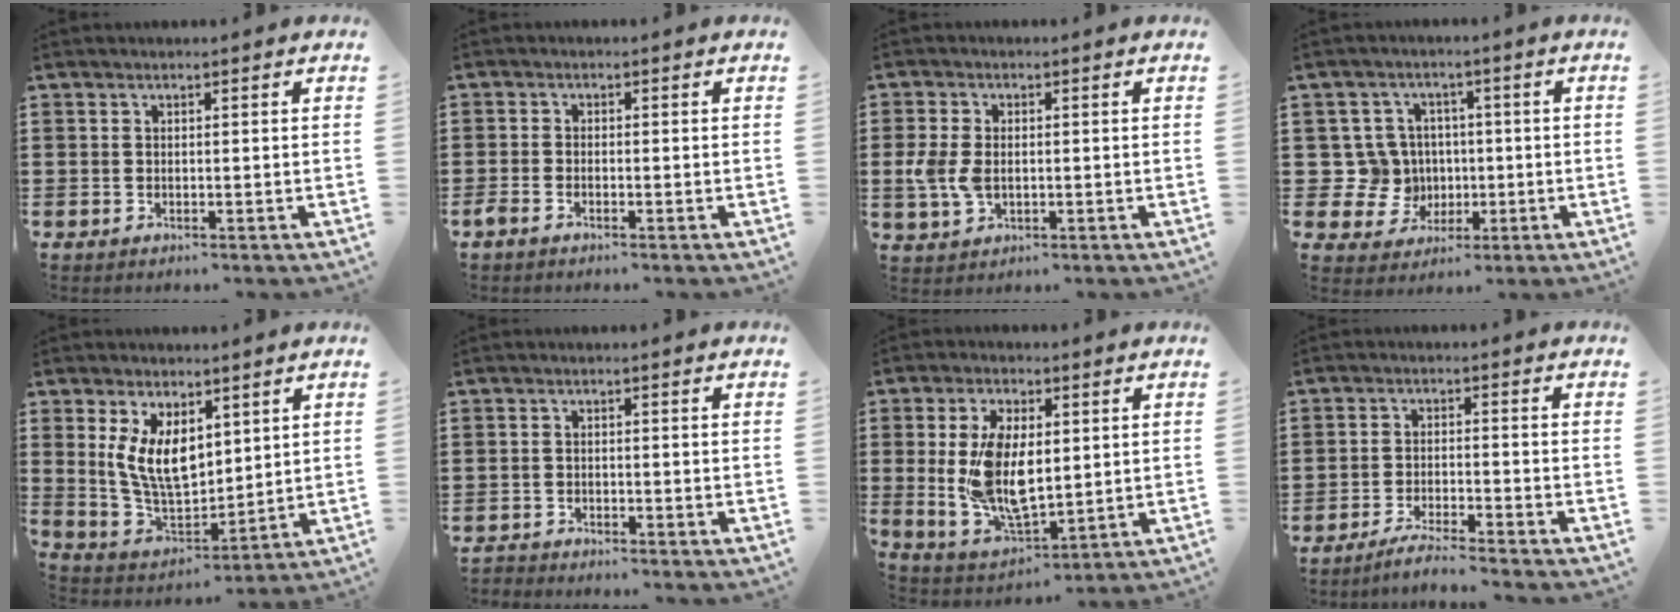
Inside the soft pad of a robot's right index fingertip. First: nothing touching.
{"total": 1.0, "force": [-0.8, 0.3, 0.5], "torque": [-0.019, -0.006, -0.017]}
{"total": 4.9, "force": [-0.2, 3.2, 3.7], "torque": [-0.101, -0.002, -0.010]}
{"total": 7.5, "force": [0.2, 7.2, 2.0], "torque": [-0.082, 0.015, 0.008]}
{"total": 8.4, "force": [3.4, 4.8, 5.9], "torque": [-0.142, -0.005, 0.065]}
{"total": 1.4, "force": [-1.4, 0.1, -0.2], "torque": [0.000, 0.003, -0.032]}
{"total": 11.3, "force": [1.3, 6.3, 9.2], "torque": [-0.192, 0.002, 0.025]}
{"total": 3.4, "force": [-3.2, -0.4, 0.9], "torque": [-0.017, -0.001, -0.064]}